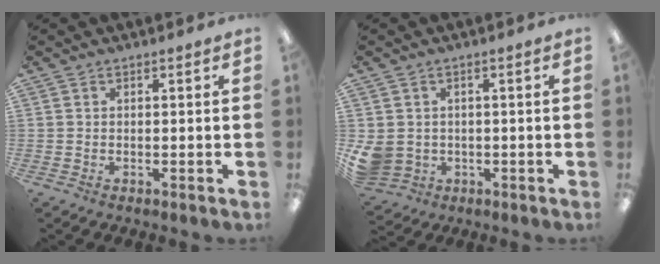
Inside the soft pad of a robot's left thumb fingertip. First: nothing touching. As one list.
[{"total": 5.1, "force": [-0.1, 4.8, 1.7], "torque": [-0.057, 0.006, 0.001]}]